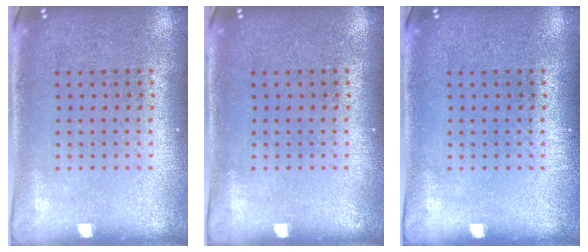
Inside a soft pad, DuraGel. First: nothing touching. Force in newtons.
{"total": 0.0}
{"total": 0.0}